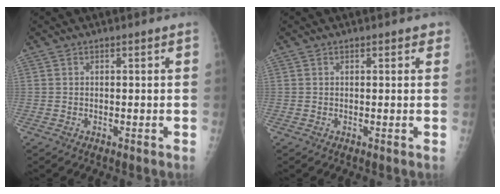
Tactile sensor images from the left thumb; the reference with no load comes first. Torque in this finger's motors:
{"motor_torque": [0.41, -0.43, -0.11, -0.09, 0.00]}